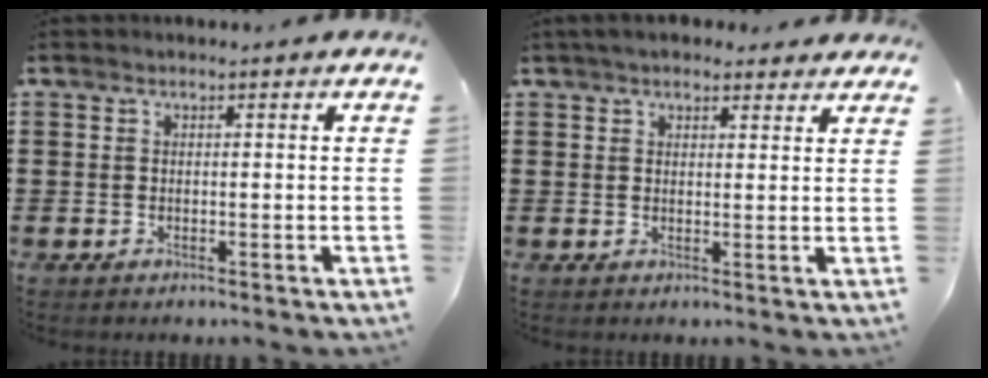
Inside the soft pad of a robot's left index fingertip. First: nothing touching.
{"total": 3.4, "force": [3.0, 1.2, 1.1], "torque": [-0.030, 0.000, 0.056]}